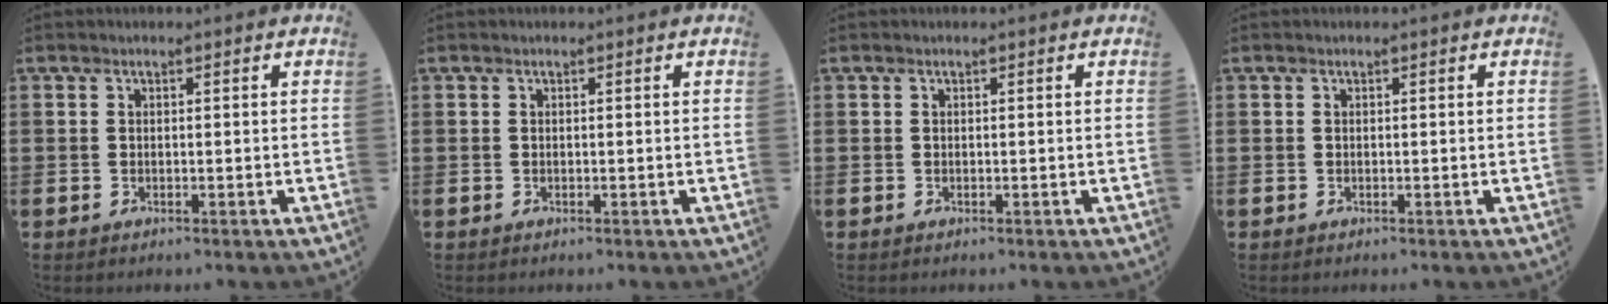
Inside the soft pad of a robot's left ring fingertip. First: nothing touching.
{"total": 0.0}
{"total": 0.0}
{"total": 0.0}